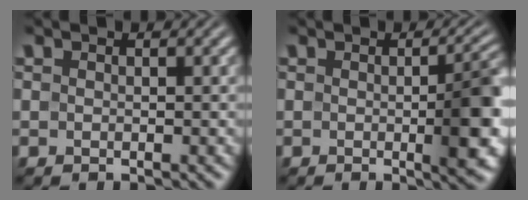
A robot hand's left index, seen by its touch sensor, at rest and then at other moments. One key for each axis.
{"total": 5.2, "fx": -0.5, "fy": 1.1, "fz": 5.1, "tx": -0.062, "ty": -0.004, "tz": -0.005}